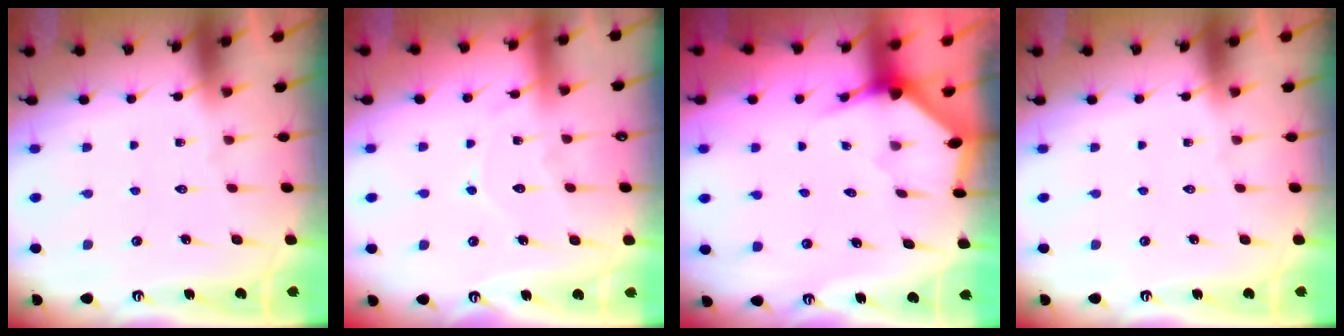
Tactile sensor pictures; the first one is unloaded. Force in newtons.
{"total": 7.2, "press": 7.1, "slide": 0.8}
{"total": 2.8, "press": 2.8, "slide": 0.2}
{"total": 0.0}